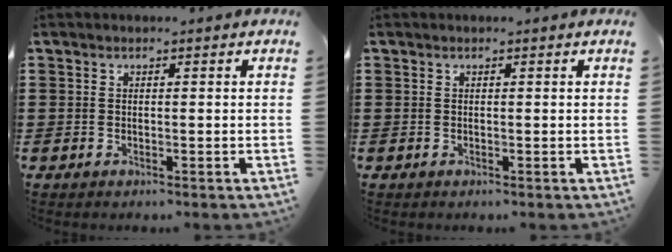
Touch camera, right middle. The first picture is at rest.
{"total": 0.0}